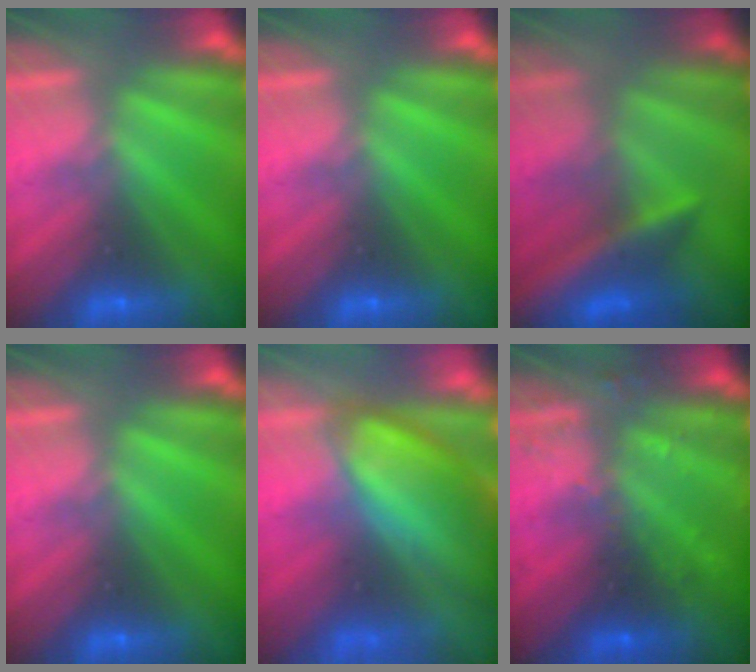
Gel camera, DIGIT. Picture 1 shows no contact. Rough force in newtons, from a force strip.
{"total": 0.0}
{"total": 7.4}
{"total": 0.0}
{"total": 8.9}
{"total": 2.9}